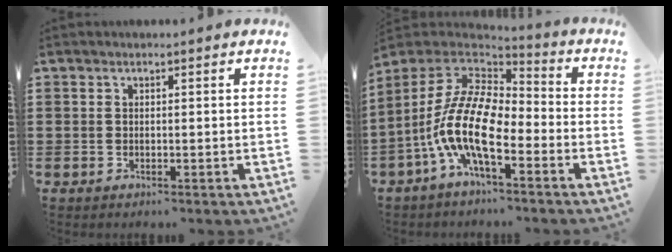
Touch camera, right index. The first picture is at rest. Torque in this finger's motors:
{"motor_torque": [2.14, 0.00, 1.05, 0.21]}